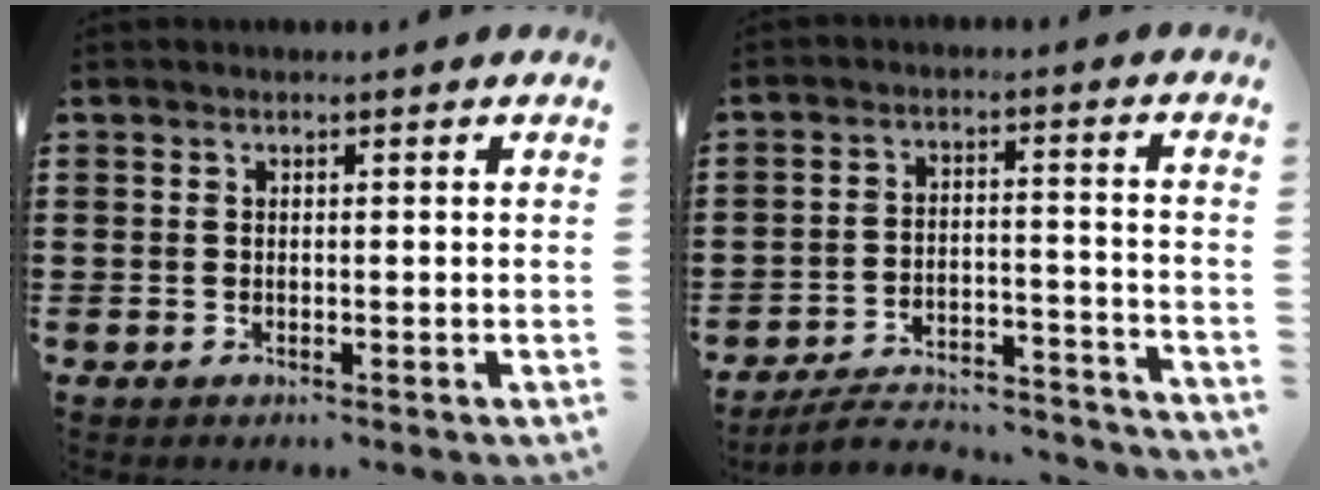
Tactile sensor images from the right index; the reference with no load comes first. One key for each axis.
{"total": 5.5, "fx": -5.1, "fy": 0.8, "fz": 1.8, "tx": -0.036, "ty": 0.000, "tz": -0.102}